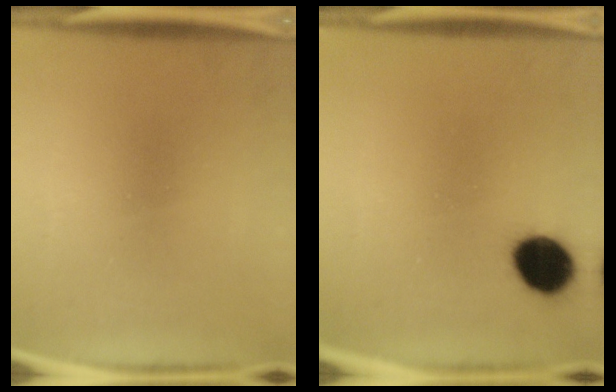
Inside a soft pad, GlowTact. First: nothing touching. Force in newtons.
{"total": 9.1}